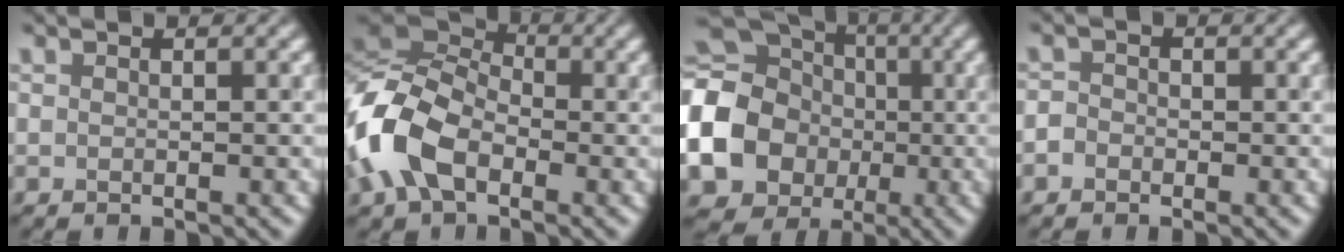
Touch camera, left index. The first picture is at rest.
{"total": 9.8, "force": [-2.8, 6.4, 6.9], "torque": [-0.166, 0.005, -0.078]}
{"total": 21.2, "force": [-2.5, 19.4, 8.1], "torque": [-0.216, -0.006, -0.097]}
{"total": 1.3, "force": [-0.6, 1.1, 0.5], "torque": [-0.001, 0.000, -0.017]}